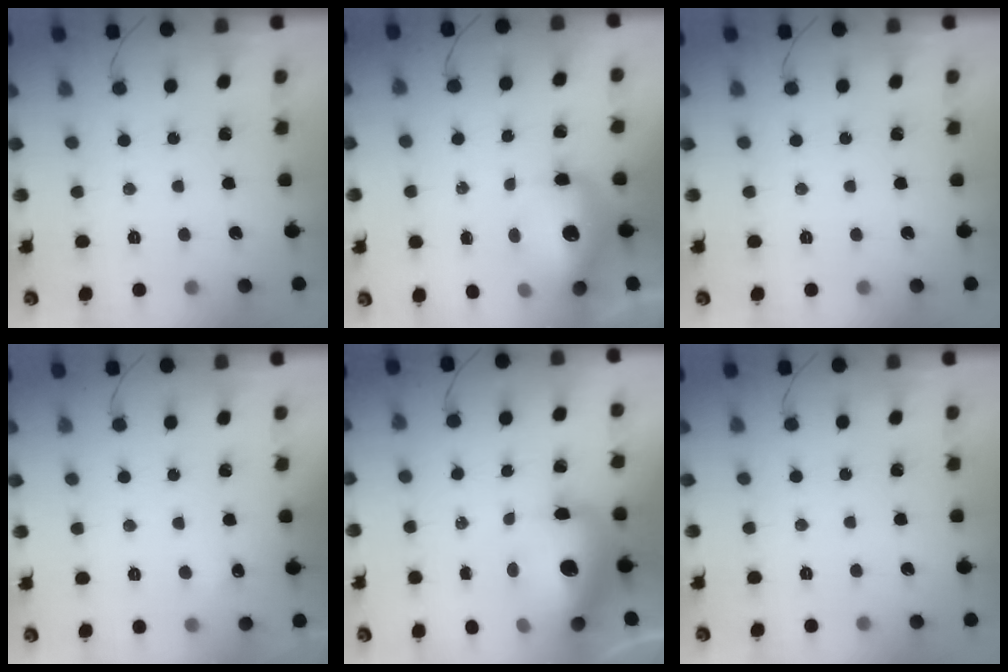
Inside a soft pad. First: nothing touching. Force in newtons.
{"total": 13.8, "press": 12.5, "slide": 5.9}
{"total": 0.0}
{"total": 3.3, "press": 3.0, "slide": 1.2}
{"total": 15.5, "press": 15.1, "slide": 3.5}
{"total": 0.0}